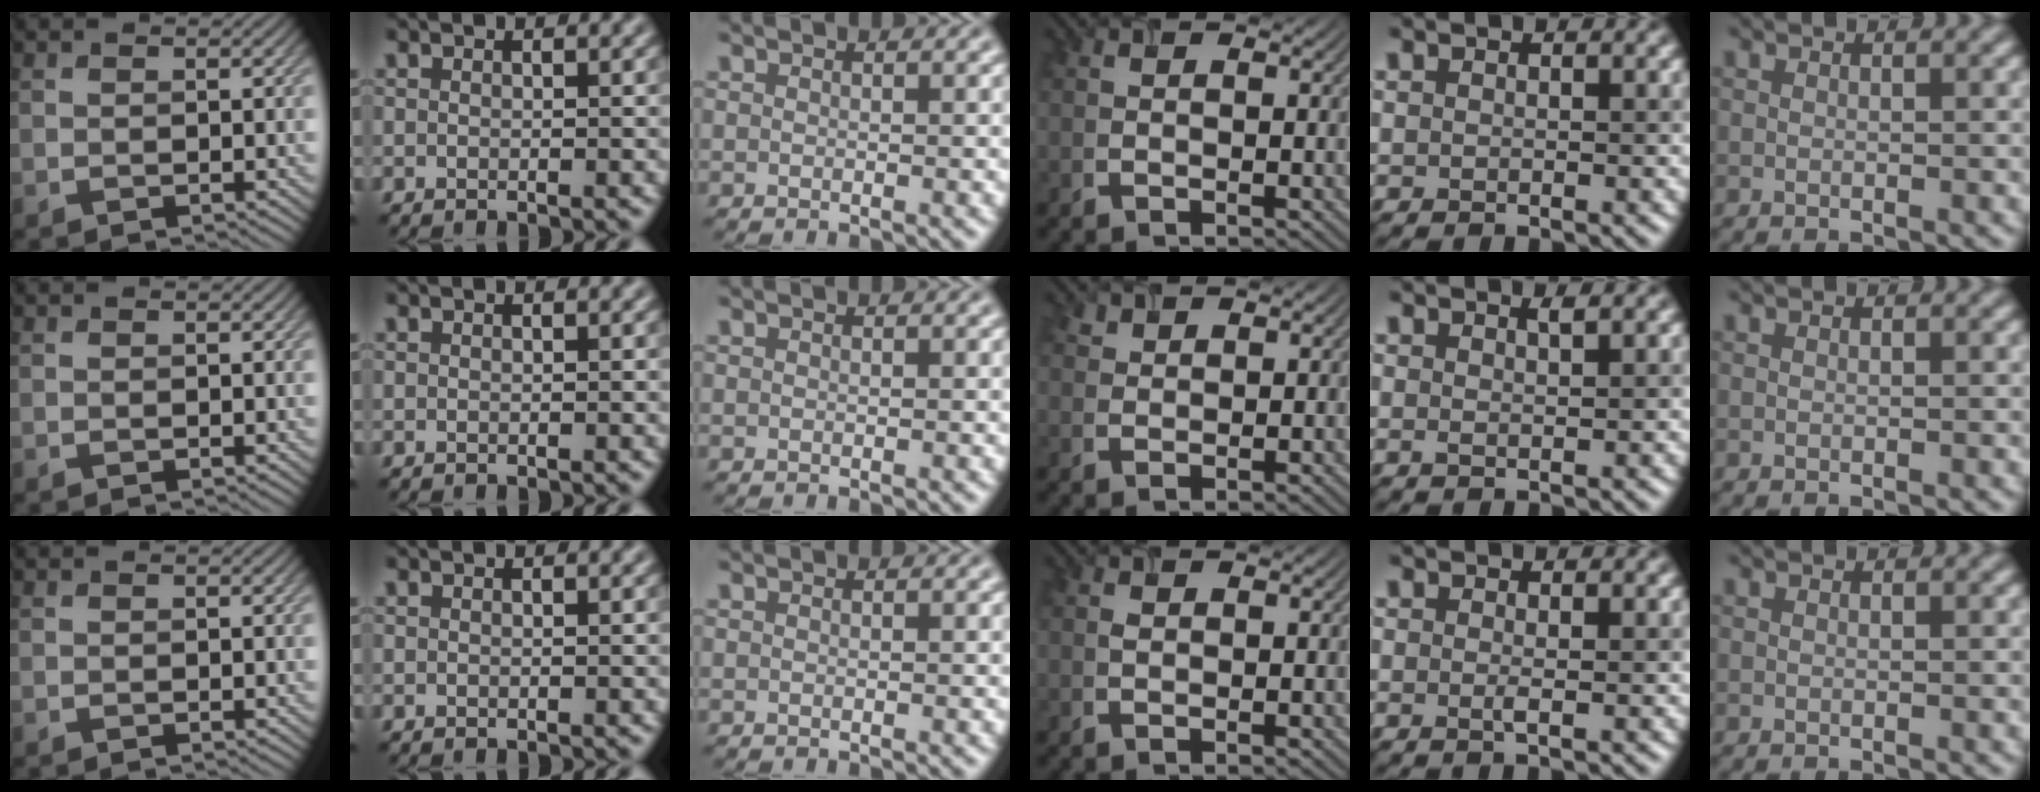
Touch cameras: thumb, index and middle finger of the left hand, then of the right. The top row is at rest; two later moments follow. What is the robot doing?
{"motion": "insert", "object": "airpods case & airpods"}